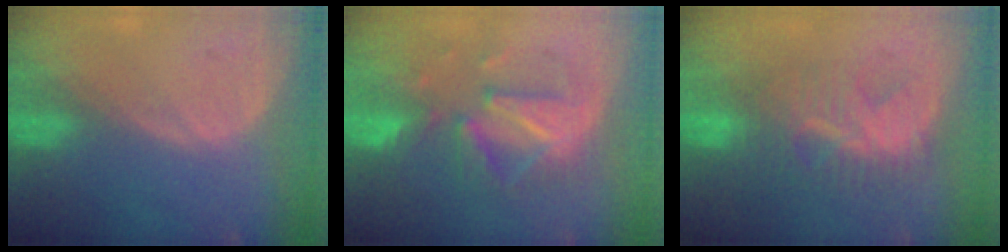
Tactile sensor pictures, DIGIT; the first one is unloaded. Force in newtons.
{"total": 8.6, "press": 8.5, "slide": 1.2}
{"total": 8.1, "press": 7.9, "slide": 1.8}